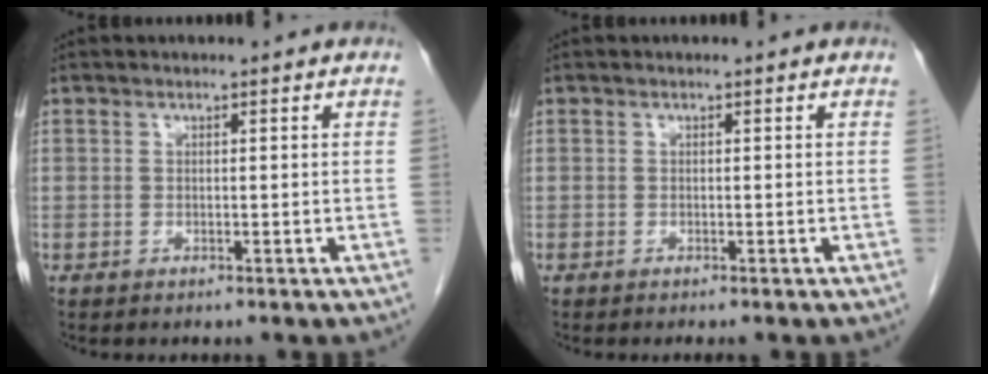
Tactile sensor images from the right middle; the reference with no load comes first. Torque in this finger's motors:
{"motor_torque": [0.49, -0.23, 0.00, 0.02]}